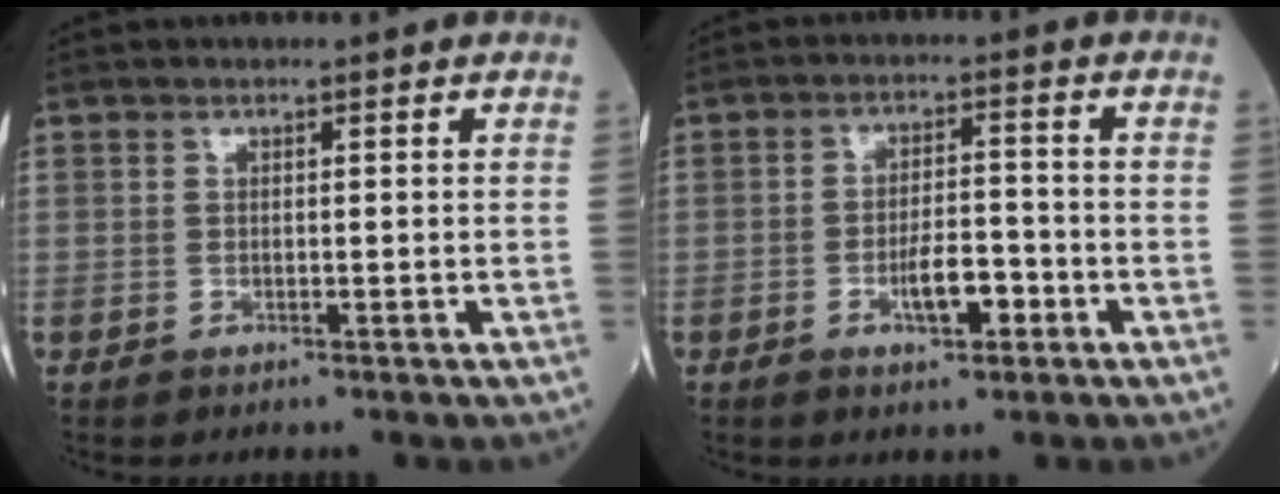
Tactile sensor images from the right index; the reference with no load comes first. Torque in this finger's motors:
{"motor_torque": [0.14, -0.02, 0.06, 0.07]}